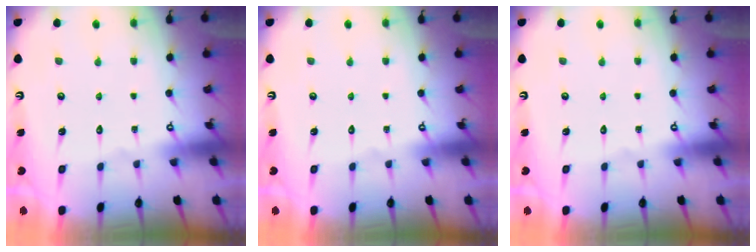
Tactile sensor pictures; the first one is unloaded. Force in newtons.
{"total": 0.0}
{"total": 0.0}